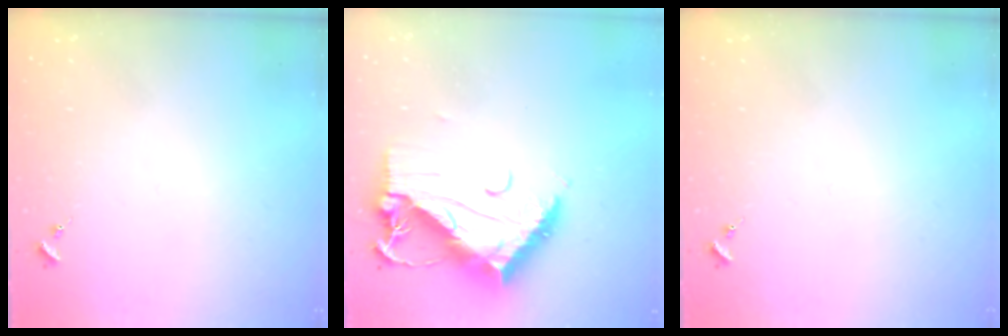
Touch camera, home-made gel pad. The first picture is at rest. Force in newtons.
{"total": 17.0, "press": 17.0, "slide": 1.4}
{"total": 0.0}